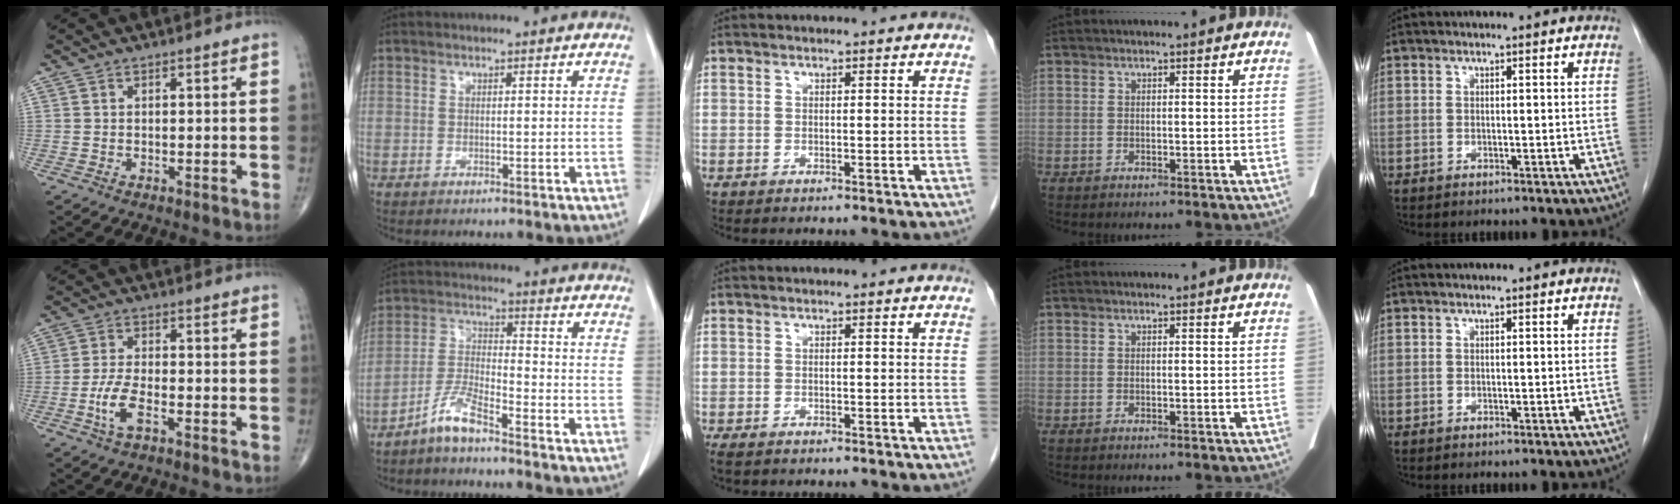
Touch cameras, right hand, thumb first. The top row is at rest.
{"thumb": {"total": 5.4, "force": [-2.3, 1.9, 4.5], "torque": [-0.099, 0.013, -0.045]}, "index": {"total": 5.7, "force": [-4.6, 0.6, 3.2], "torque": [-0.077, -0.009, -0.097]}, "middle": {"total": 1.6, "force": [-1.2, 0.8, 0.7], "torque": [-0.019, -0.004, -0.017]}}